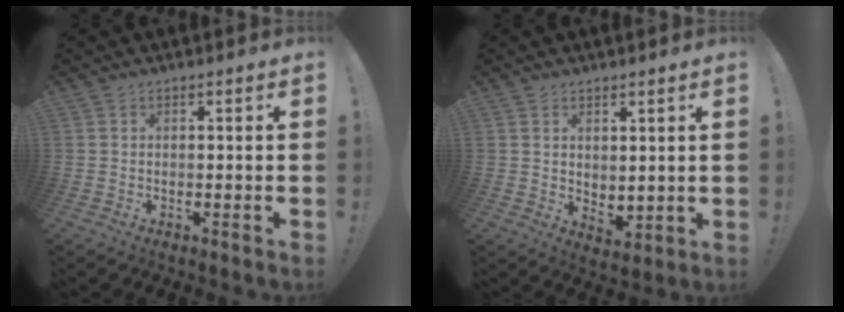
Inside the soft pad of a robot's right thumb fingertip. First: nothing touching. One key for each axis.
{"total": 3.7, "fx": 1.8, "fy": 2.5, "fz": 2.0, "tx": -0.011, "ty": -0.021, "tz": 0.033}